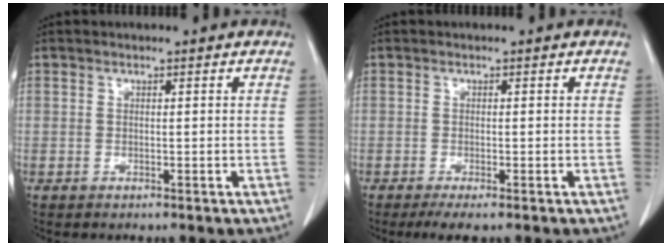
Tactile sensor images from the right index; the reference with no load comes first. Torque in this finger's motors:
{"motor_torque": [-0.03, -0.07, 0.03, 0.04]}